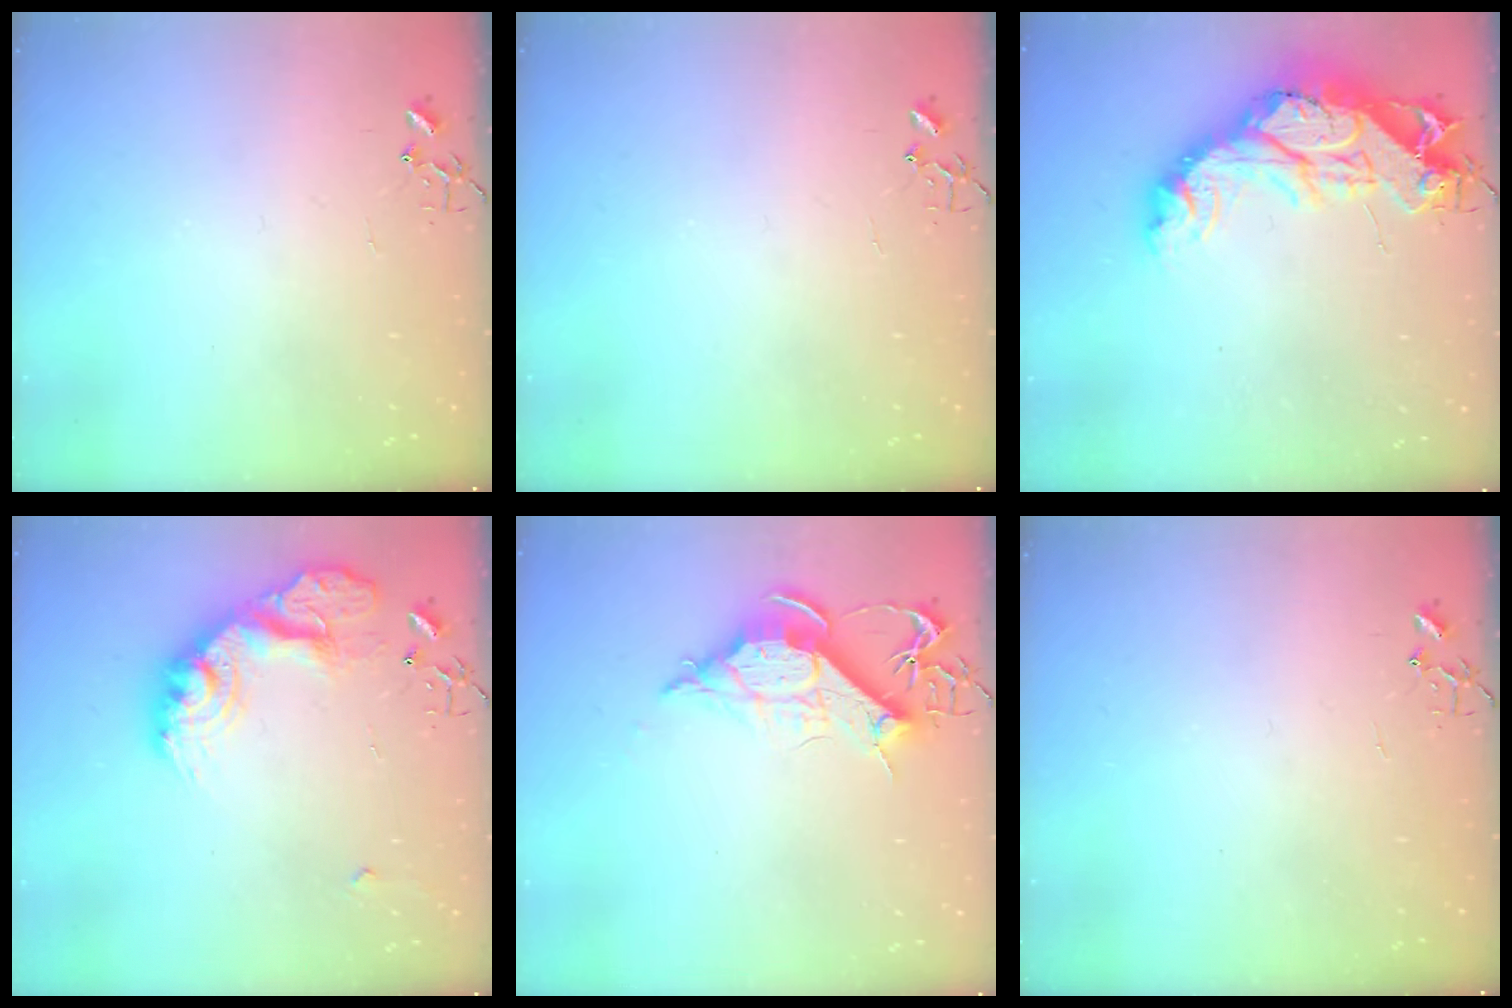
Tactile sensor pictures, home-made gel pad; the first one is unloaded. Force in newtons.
{"total": 0.0}
{"total": 22.4, "press": 22.3, "slide": 2.3}
{"total": 20.1, "press": 20.0, "slide": 1.5}
{"total": 11.5, "press": 11.4, "slide": 1.2}
{"total": 0.0}